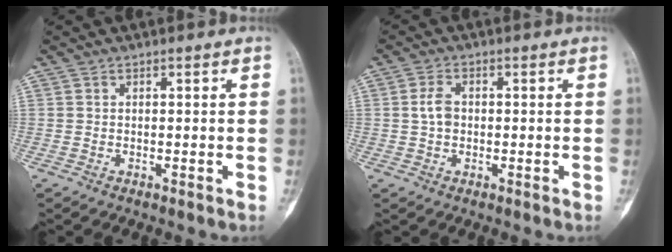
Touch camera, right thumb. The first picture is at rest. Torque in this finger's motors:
{"motor_torque": [0.29, 0.69, 0.27, -0.44, -0.06]}